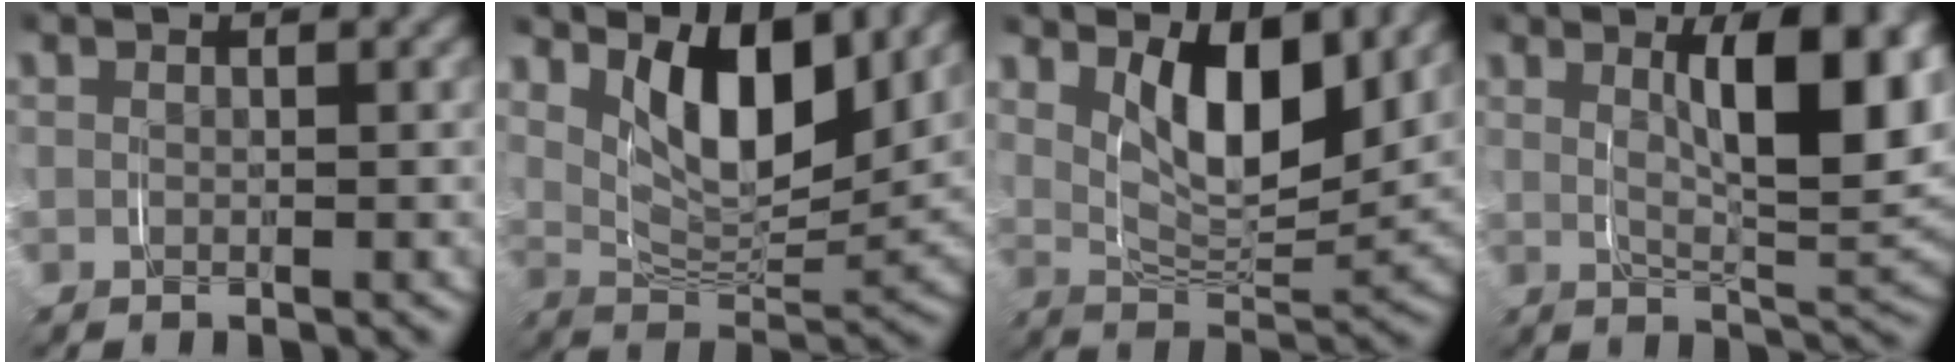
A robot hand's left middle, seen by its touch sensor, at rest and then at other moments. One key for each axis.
{"total": 8.9, "fx": 3.9, "fy": 4.3, "fz": 6.8, "tx": -0.124, "ty": -0.004, "tz": 0.061}
{"total": 7.8, "fx": 3.2, "fy": 3.4, "fz": 6.2, "tx": -0.110, "ty": -0.013, "tz": 0.053}
{"total": 8.4, "fx": 1.9, "fy": 2.5, "fz": 7.8, "tx": -0.115, "ty": -0.008, "tz": 0.034}